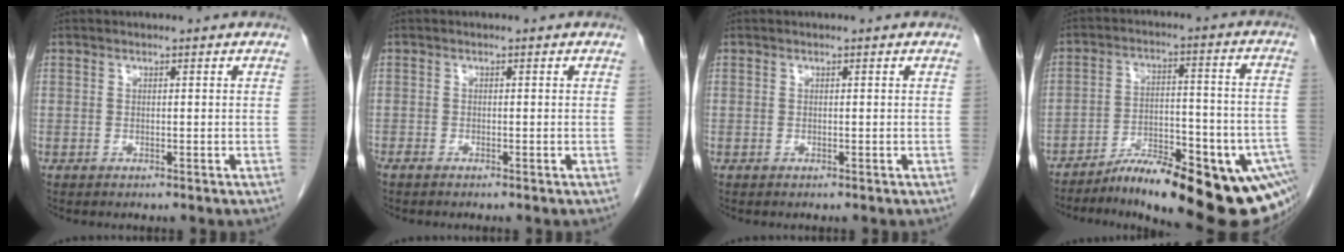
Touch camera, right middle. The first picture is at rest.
{"total": 1.0, "force": [-0.9, 0.1, 0.4], "torque": [-0.012, -0.003, -0.017]}
{"total": 0.0}
{"total": 21.0, "force": [-14.7, 3.8, 14.5], "torque": [-0.124, 0.010, -0.210]}